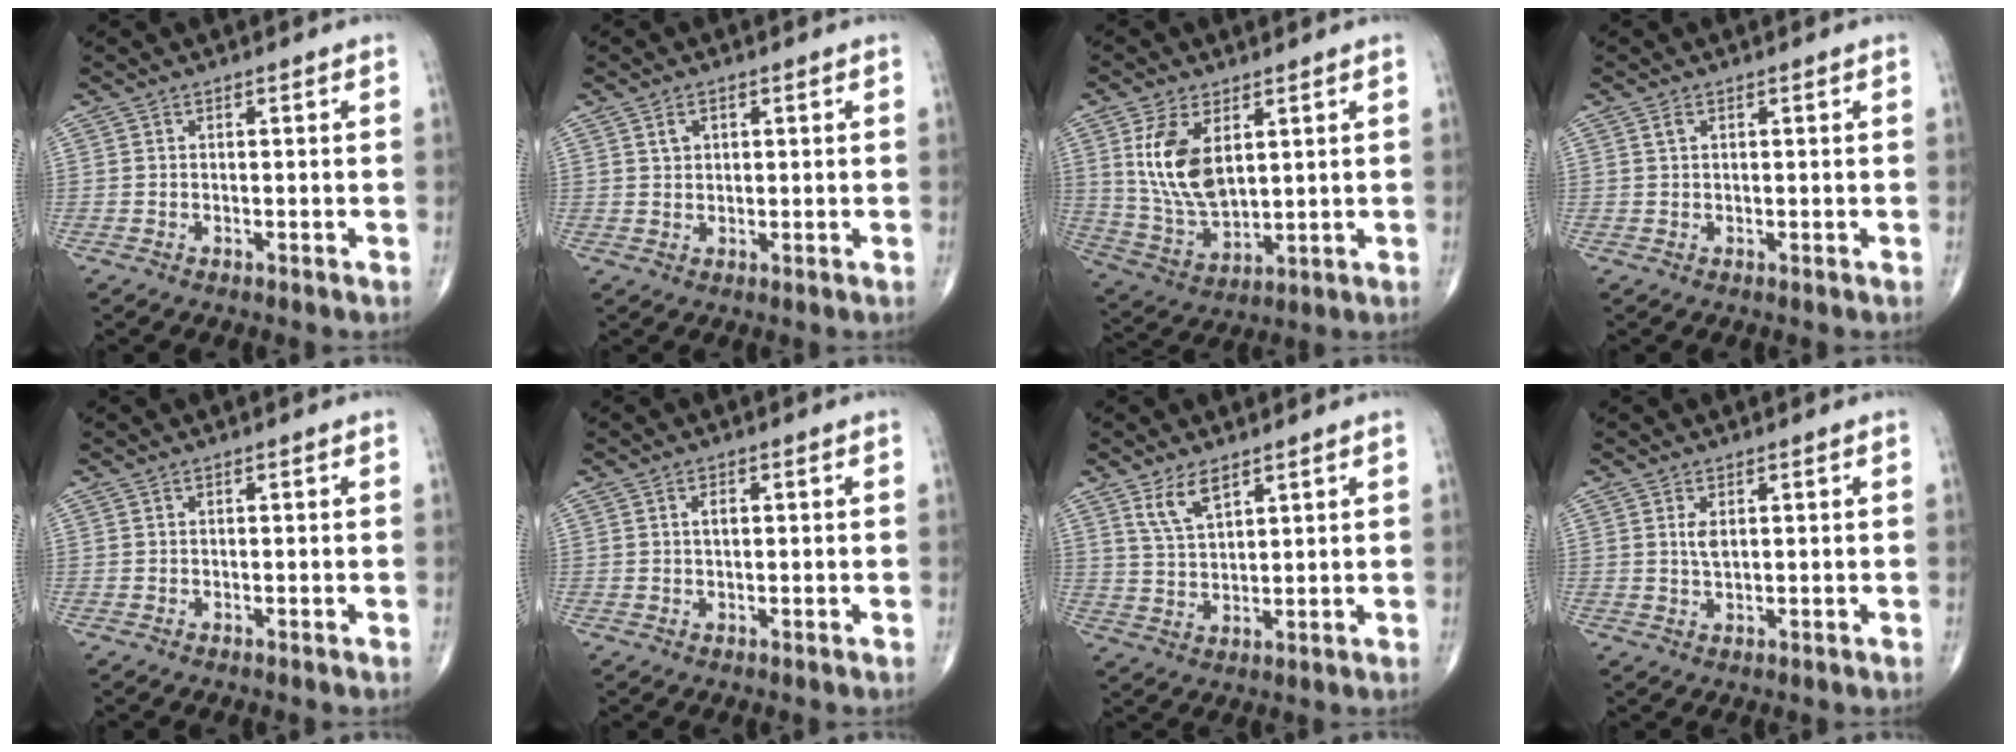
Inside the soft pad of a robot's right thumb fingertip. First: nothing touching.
{"total": 2.3, "force": [1.0, 1.6, 1.4], "torque": [-0.018, 0.000, 0.019]}
{"total": 12.4, "force": [3.8, 6.8, 9.8], "torque": [-0.183, -0.018, 0.086]}
{"total": 1.0, "force": [0.4, 0.6, 0.7], "torque": [-0.015, 0.005, 0.008]}
{"total": 0.0}
{"total": 1.6, "force": [0.3, 0.8, 1.3], "torque": [-0.020, 0.002, 0.004]}
{"total": 5.8, "force": [3.7, 2.4, 3.8], "torque": [-0.066, -0.021, 0.076]}
{"total": 2.3, "force": [0.6, 1.0, 1.9], "torque": [-0.034, -0.004, 0.015]}